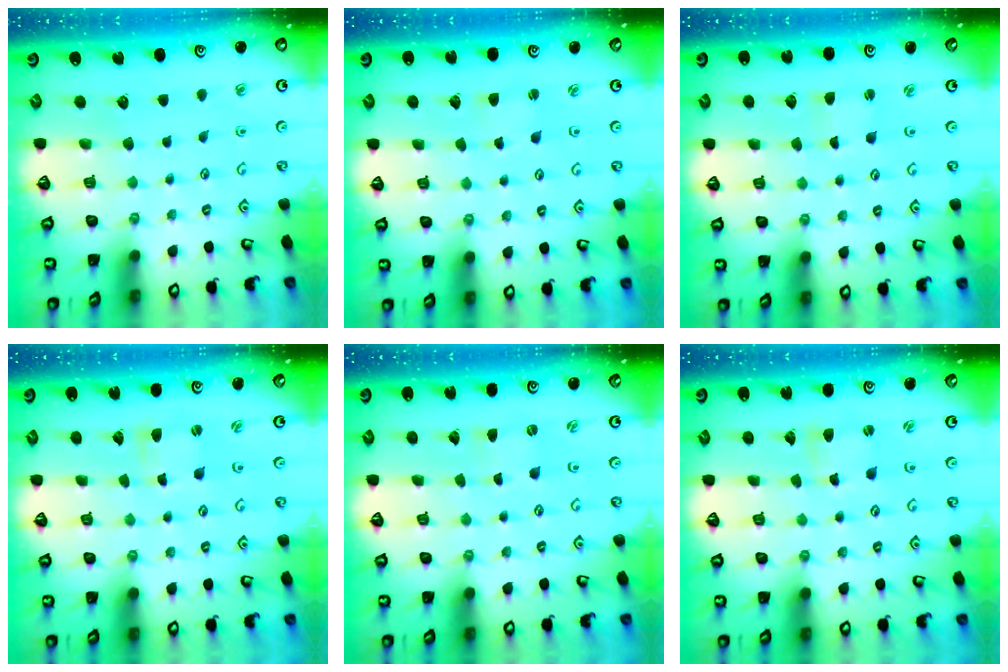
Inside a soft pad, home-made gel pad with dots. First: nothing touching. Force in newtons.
{"total": 2.0, "press": 2.0, "slide": 0.3}
{"total": 1.3, "press": 1.2, "slide": 0.1}
{"total": 1.2, "press": 1.2, "slide": 0.2}
{"total": 0.9, "press": 0.9, "slide": 0.2}
{"total": 1.3, "press": 1.3, "slide": 0.1}